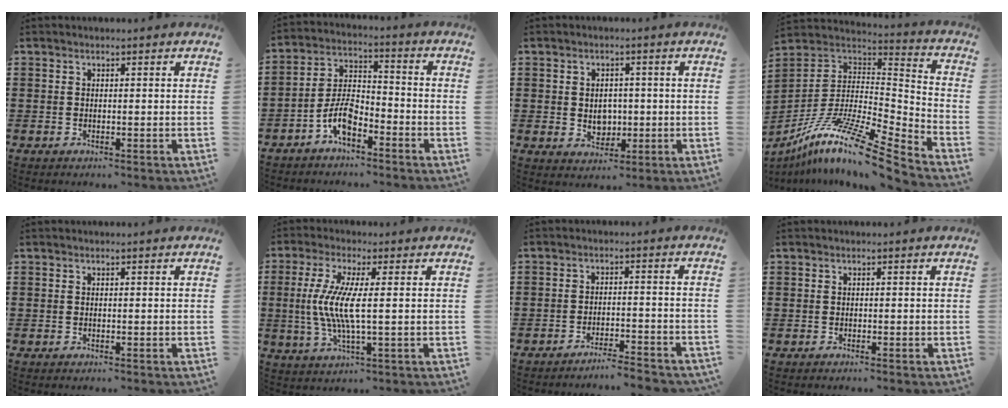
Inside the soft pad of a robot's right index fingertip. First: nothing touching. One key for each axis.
{"total": 6.5, "fx": -3.9, "fy": 2.8, "fz": 4.4, "tx": -0.102, "ty": 0.008, "tz": -0.076}
{"total": 3.2, "fx": -0.1, "fy": 2.7, "fz": 1.7, "tx": -0.025, "ty": 0.000, "tz": -0.006}
{"total": 13.8, "fx": -9.2, "fy": 1.8, "fz": 10.1, "tx": -0.192, "ty": 0.007, "tz": -0.174}
{"total": 0.0}
{"total": 7.5, "fx": 0.1, "fy": 0.9, "fz": 7.5, "tx": -0.167, "ty": -0.016, "tz": -0.008}
{"total": 3.4, "fx": -3.3, "fy": -0.2, "fz": 0.7, "tx": -0.016, "ty": -0.001, "tz": -0.069}
{"total": 0.0}